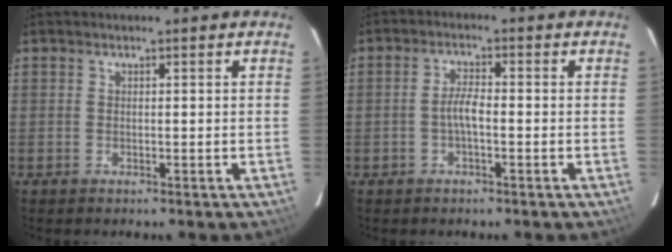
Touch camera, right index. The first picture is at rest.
{"total": 3.0, "force": [-1.1, 0.6, 2.8], "torque": [-0.058, 0.006, -0.020]}